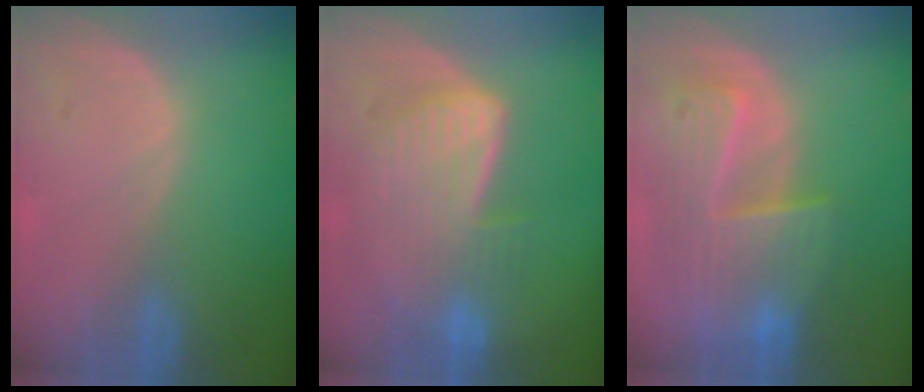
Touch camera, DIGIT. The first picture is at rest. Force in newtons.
{"total": 7.4, "press": 7.3, "slide": 1.6}
{"total": 9.9, "press": 8.6, "slide": 5.0}